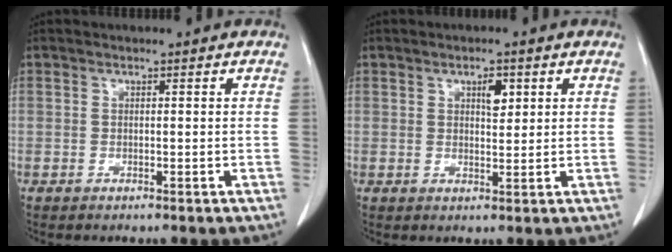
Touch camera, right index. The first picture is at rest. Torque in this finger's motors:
{"motor_torque": [0.05, 0.04, 0.06, 0.02]}